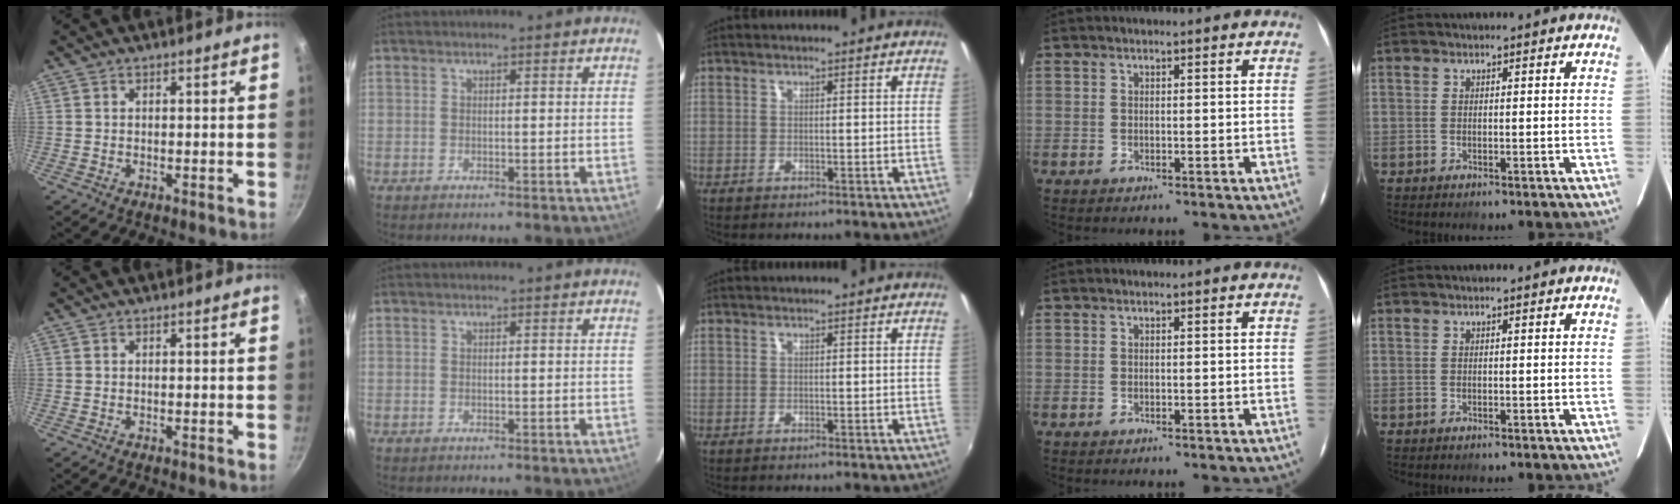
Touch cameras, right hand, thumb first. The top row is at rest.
{}